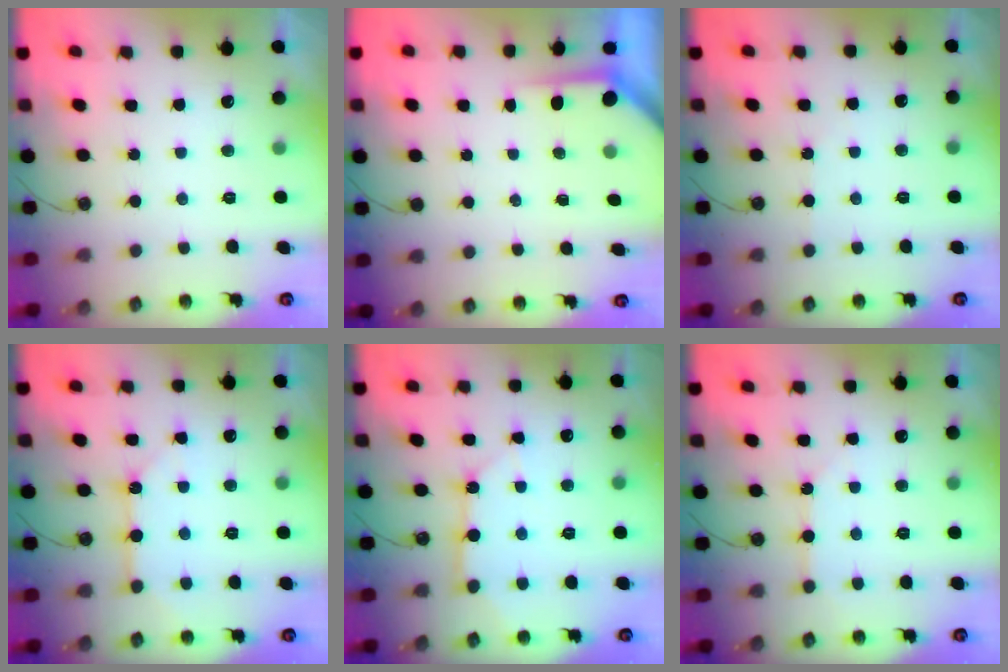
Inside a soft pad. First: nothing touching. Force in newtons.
{"total": 3.5, "press": 3.5, "slide": 0.3}
{"total": 2.3, "press": 2.3, "slide": 0.4}
{"total": 8.5, "press": 8.5, "slide": 0.8}
{"total": 7.6, "press": 7.6, "slide": 0.6}
{"total": 3.4, "press": 3.4, "slide": 0.6}